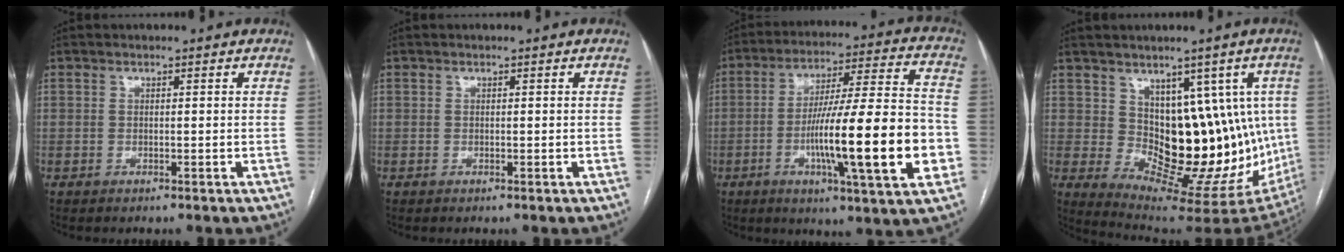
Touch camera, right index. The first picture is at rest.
{"total": 0.0}
{"total": 21.3, "force": [-5.2, 1.3, 20.6], "torque": [-0.306, 0.001, -0.077]}
{"total": 14.1, "force": [2.3, 7.8, 11.5], "torque": [-0.130, 0.013, 0.057]}